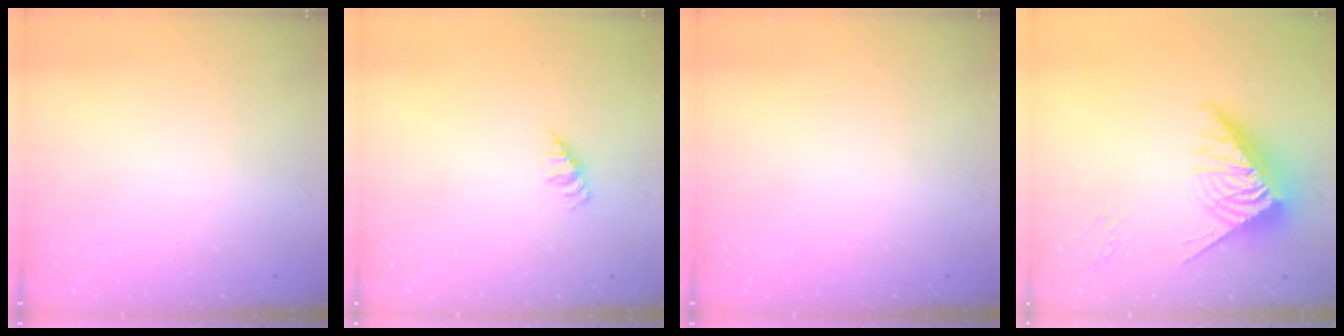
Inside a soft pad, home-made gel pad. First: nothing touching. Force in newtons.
{"total": 1.6, "press": 1.6, "slide": 0.2}
{"total": 0.0}
{"total": 12.6, "press": 12.5, "slide": 1.7}